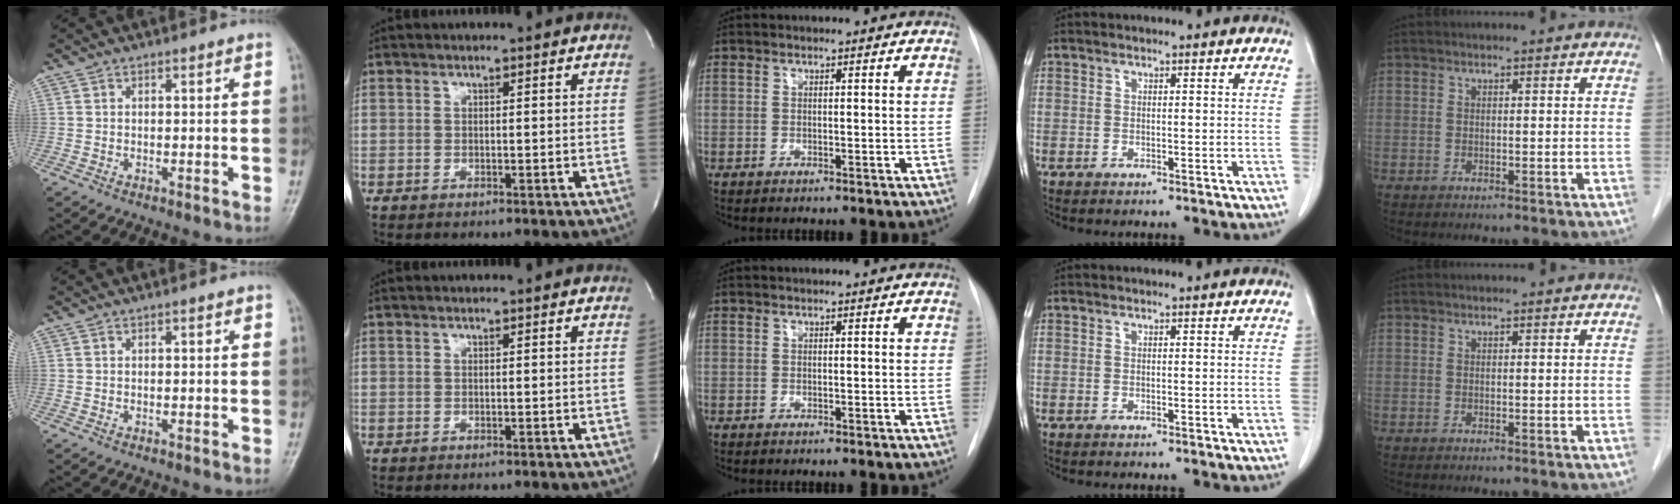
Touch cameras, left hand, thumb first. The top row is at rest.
{}